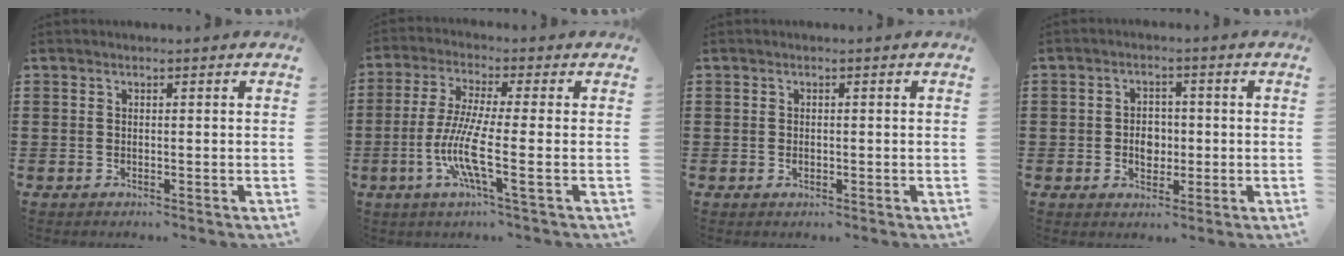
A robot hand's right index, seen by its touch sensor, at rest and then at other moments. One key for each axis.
{"total": 8.6, "fx": -2.4, "fy": 0.6, "fz": 8.2, "tx": -0.184, "ty": -0.023, "tz": -0.053}
{"total": 0.6, "fx": -0.1, "fy": 0.4, "fz": 0.5, "tx": -0.010, "ty": 0.000, "tz": -0.003}
{"total": 3.5, "fx": -0.5, "fy": 2.7, "fz": 2.1, "tx": -0.031, "ty": 0.000, "tz": -0.016}